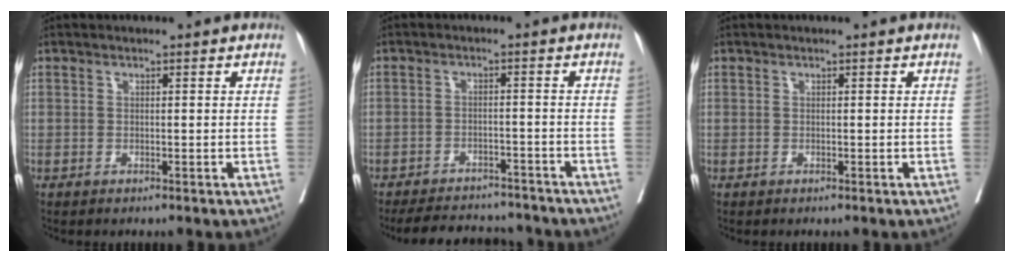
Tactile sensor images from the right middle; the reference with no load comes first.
{"total": 11.4, "force": [-10.5, 3.4, 2.9], "torque": [-0.045, 0.007, -0.137]}
{"total": 0.0}